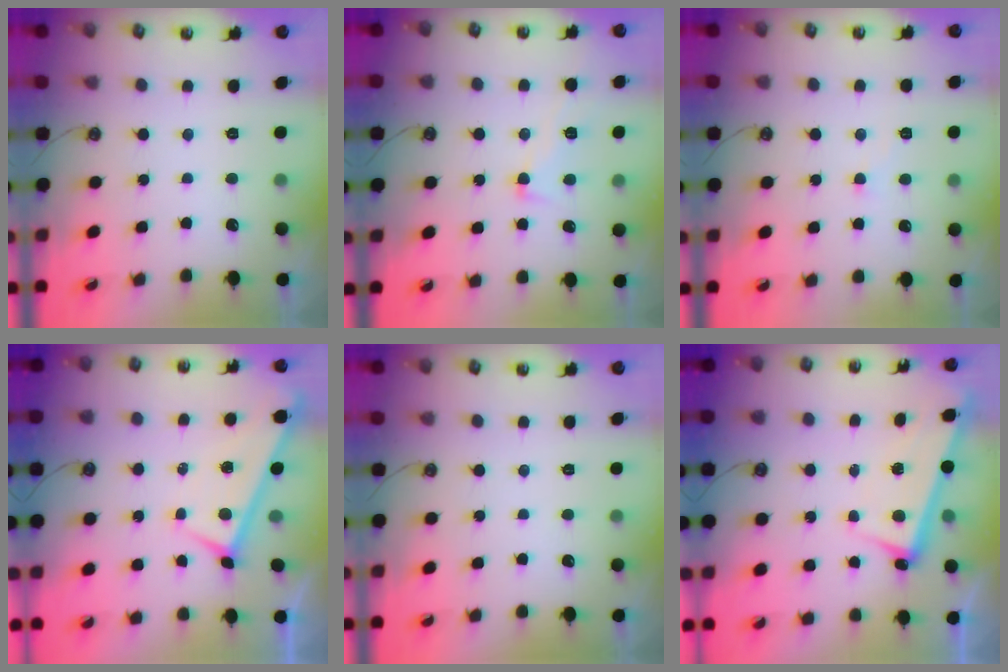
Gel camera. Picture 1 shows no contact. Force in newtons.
{"total": 3.3, "press": 3.2, "slide": 1.0}
{"total": 0.5, "press": 0.2, "slide": 0.5}
{"total": 0.0}
{"total": 0.0}
{"total": 2.7, "press": 2.7, "slide": 0.6}